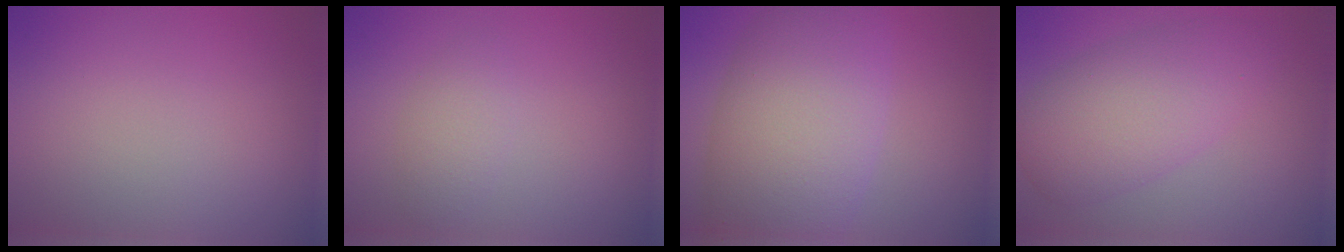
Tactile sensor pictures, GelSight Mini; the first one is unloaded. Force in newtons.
{"total": 1.8, "press": 1.8, "slide": 0.1}
{"total": 10.6, "press": 10.5, "slide": 0.4}
{"total": 6.4, "press": 6.4, "slide": 0.1}